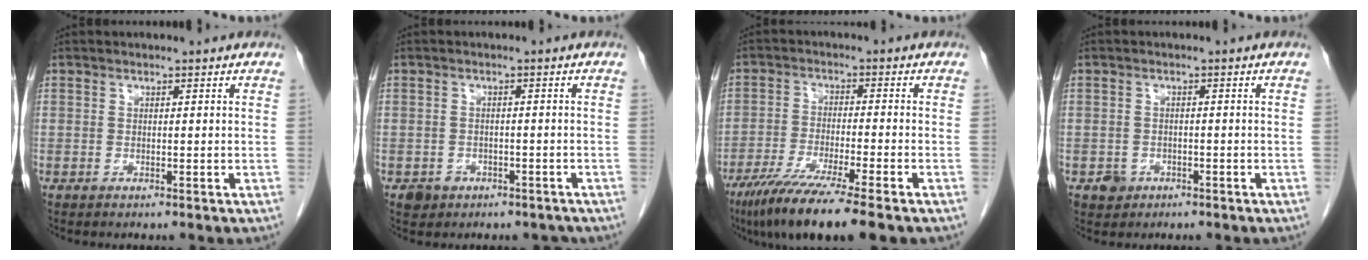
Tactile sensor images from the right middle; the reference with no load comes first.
{"total": 3.5, "force": [-2.2, 2.8, 0.4], "torque": [0.002, 0.010, -0.026]}
{"total": 11.9, "force": [-8.5, -0.2, 8.3], "torque": [-0.140, -0.034, -0.138]}
{"total": 2.2, "force": [-1.1, 1.8, 0.3], "torque": [-0.004, 0.007, -0.014]}